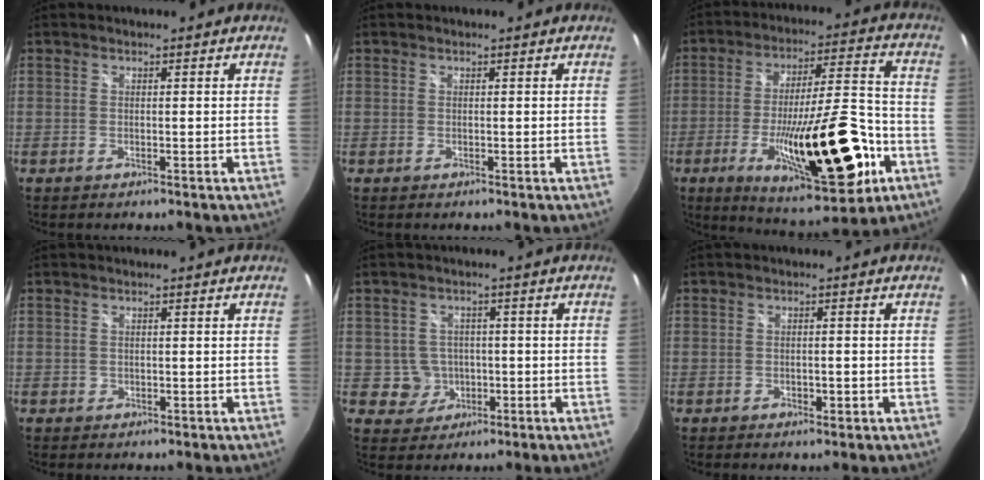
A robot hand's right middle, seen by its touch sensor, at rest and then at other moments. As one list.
[{"total": 0.0}, {"total": 23.9, "force": [-9.0, 6.9, 21.0], "torque": [-0.343, -0.022, -0.124]}, {"total": 0.6, "force": [-0.2, 0.6, 0.1], "torque": [0.002, -0.003, -0.003]}, {"total": 4.7, "force": [-0.8, 4.5, 0.6], "torque": [-0.022, 0.012, -0.003]}, {"total": 1.9, "force": [-0.9, 1.1, 1.3], "torque": [-0.021, -0.002, -0.012]}]